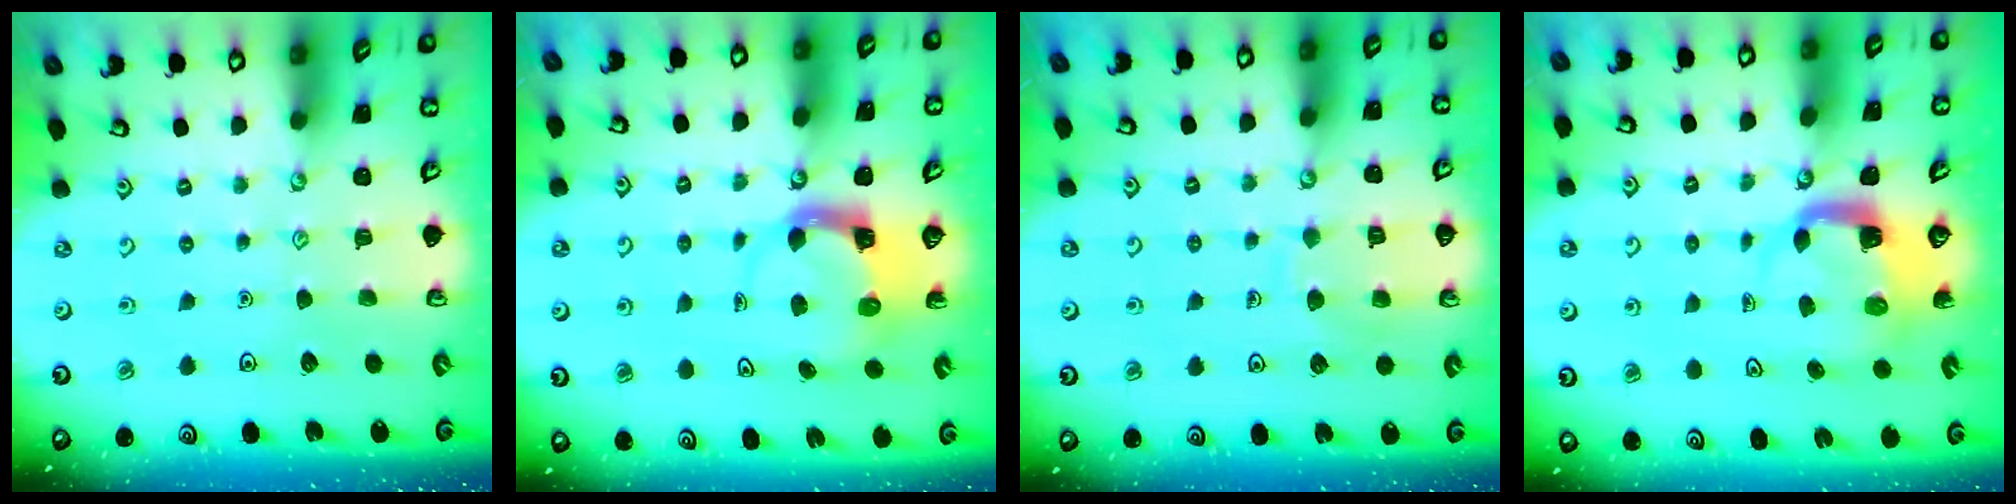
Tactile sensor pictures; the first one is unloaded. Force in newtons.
{"total": 3.7, "press": 3.7, "slide": 0.5}
{"total": 8.4, "press": 8.4, "slide": 0.8}
{"total": 4.0, "press": 3.9, "slide": 0.5}